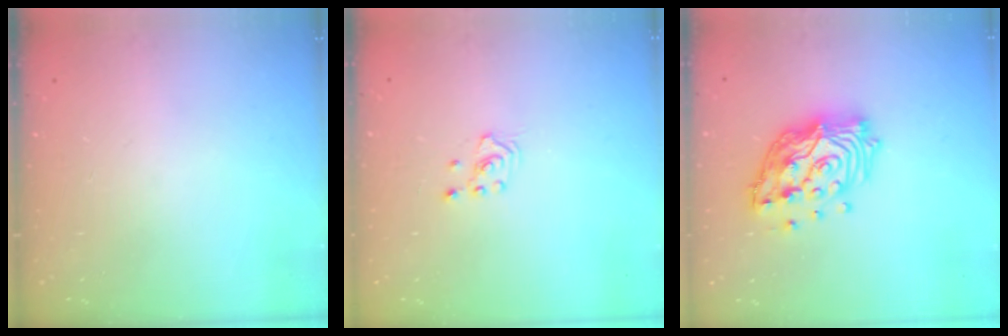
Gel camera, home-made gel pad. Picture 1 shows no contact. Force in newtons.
{"total": 2.0, "press": 2.0, "slide": 0.3}
{"total": 17.4, "press": 17.1, "slide": 3.2}